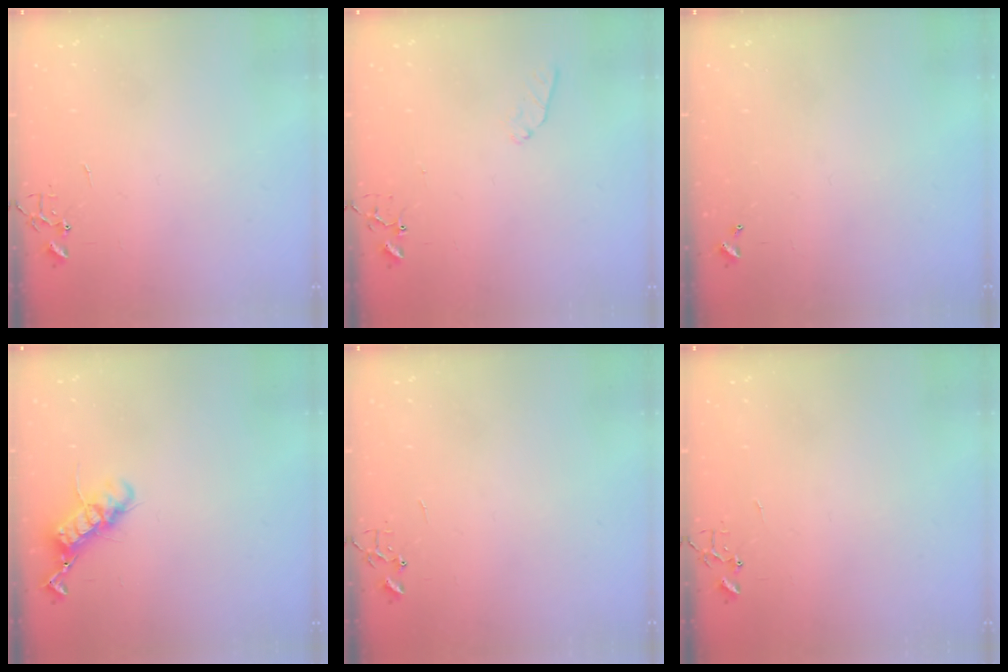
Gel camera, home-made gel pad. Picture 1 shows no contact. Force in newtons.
{"total": 6.6, "press": 6.5, "slide": 0.6}
{"total": 0.0}
{"total": 11.9, "press": 11.8, "slide": 0.9}
{"total": 0.0}
{"total": 0.0}